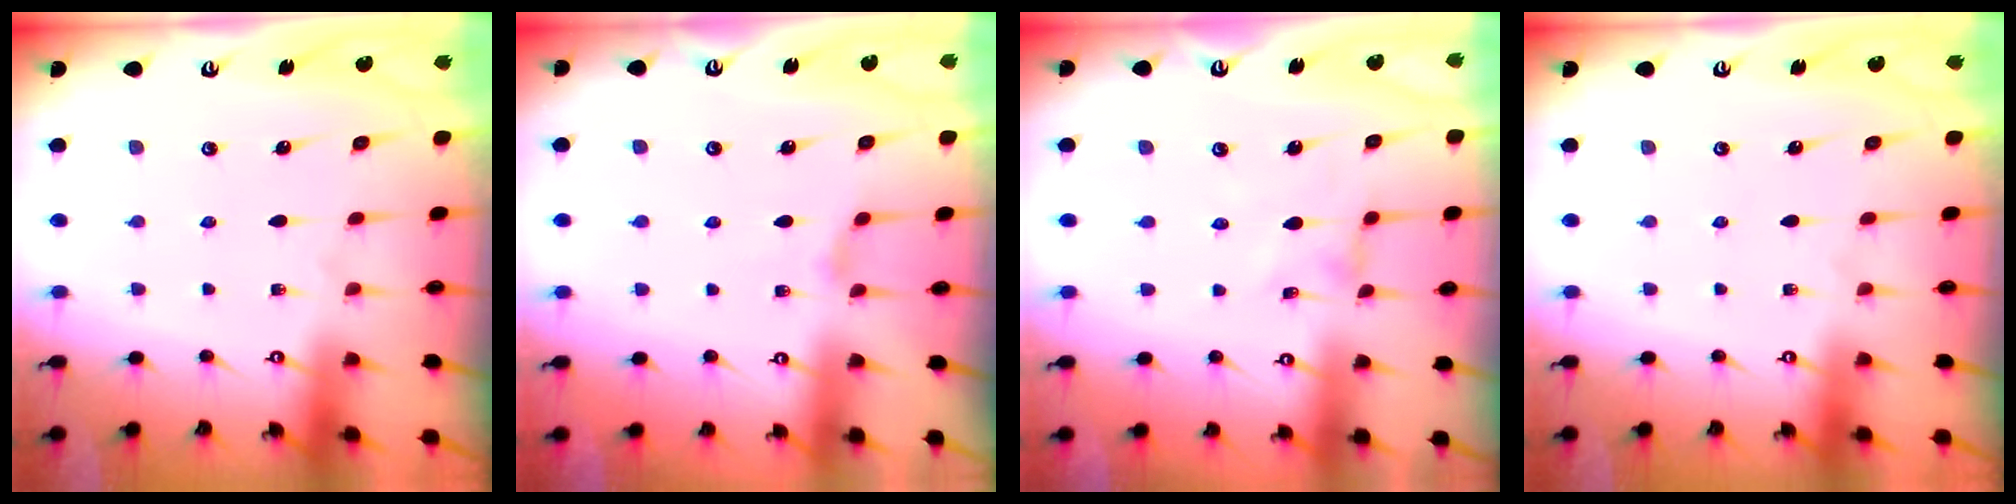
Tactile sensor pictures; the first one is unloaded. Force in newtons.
{"total": 1.1, "press": 1.0, "slide": 0.3}
{"total": 0.0}
{"total": 0.0}